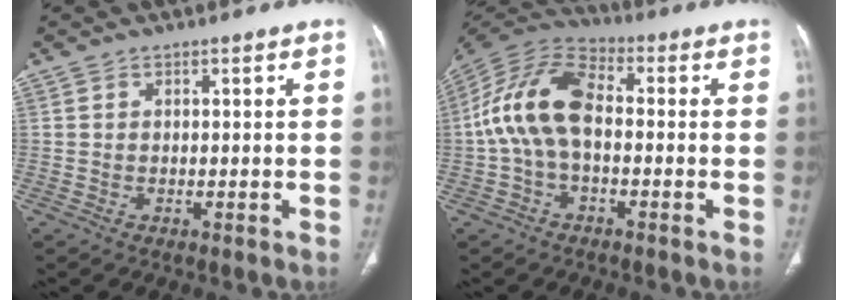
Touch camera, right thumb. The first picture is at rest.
{"total": 13.5, "force": [-0.5, 7.6, 11.1], "torque": [-0.216, 0.038, -0.020]}